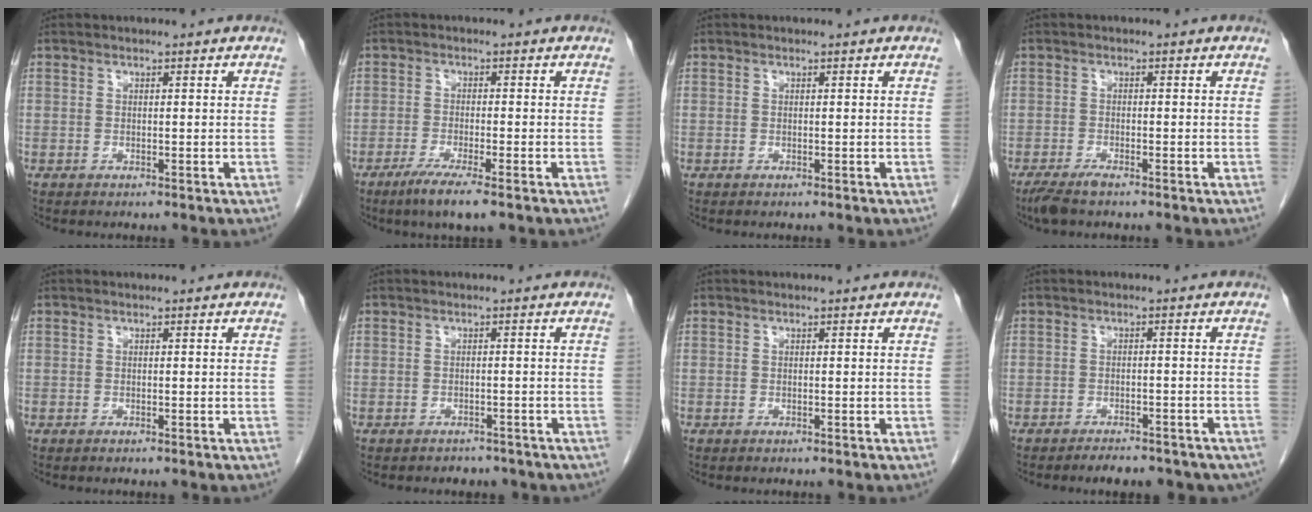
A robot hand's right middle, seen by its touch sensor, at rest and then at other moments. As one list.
[{"total": 5.6, "force": [-3.6, 0.1, 4.3], "torque": [-0.083, -0.018, -0.062]}, {"total": 0.0}, {"total": 3.1, "force": [-2.4, 0.5, 1.9], "torque": [-0.039, -0.008, -0.045]}, {"total": 0.0}, {"total": 3.4, "force": [-2.9, 1.6, 0.4], "torque": [-0.015, 0.004, -0.033]}, {"total": 0.0}, {"total": 8.4, "force": [-7.2, 2.8, 3.3], "torque": [-0.037, 0.001, -0.081]}]